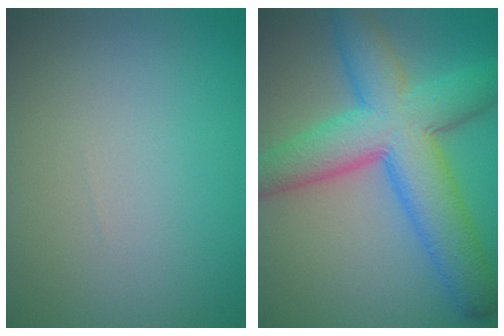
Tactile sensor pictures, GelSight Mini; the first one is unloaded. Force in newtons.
{"total": 9.6, "press": 9.6, "slide": 0.2}